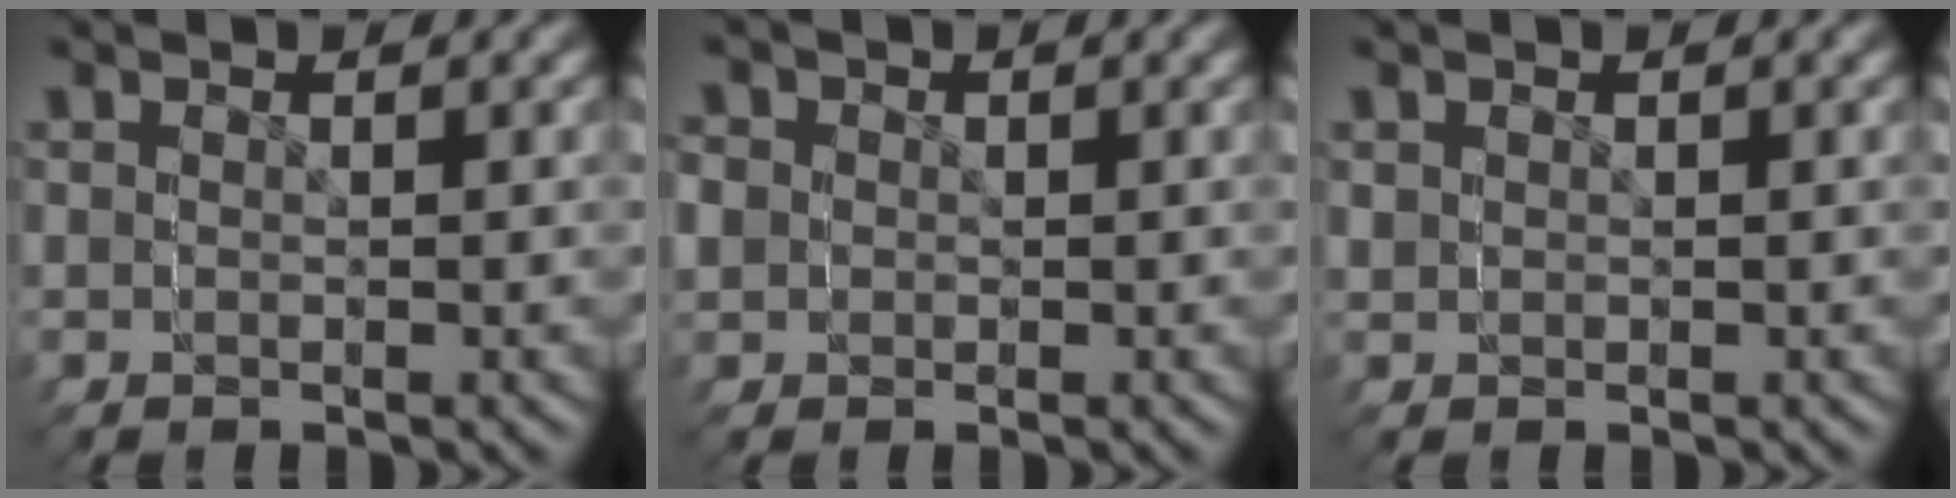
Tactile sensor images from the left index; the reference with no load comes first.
{"total": 3.5, "force": [0.5, 3.4, -0.1], "torque": [-0.009, -0.026, 0.014]}
{"total": 1.0, "force": [0.2, 0.9, -0.2], "torque": [0.003, -0.006, 0.005]}